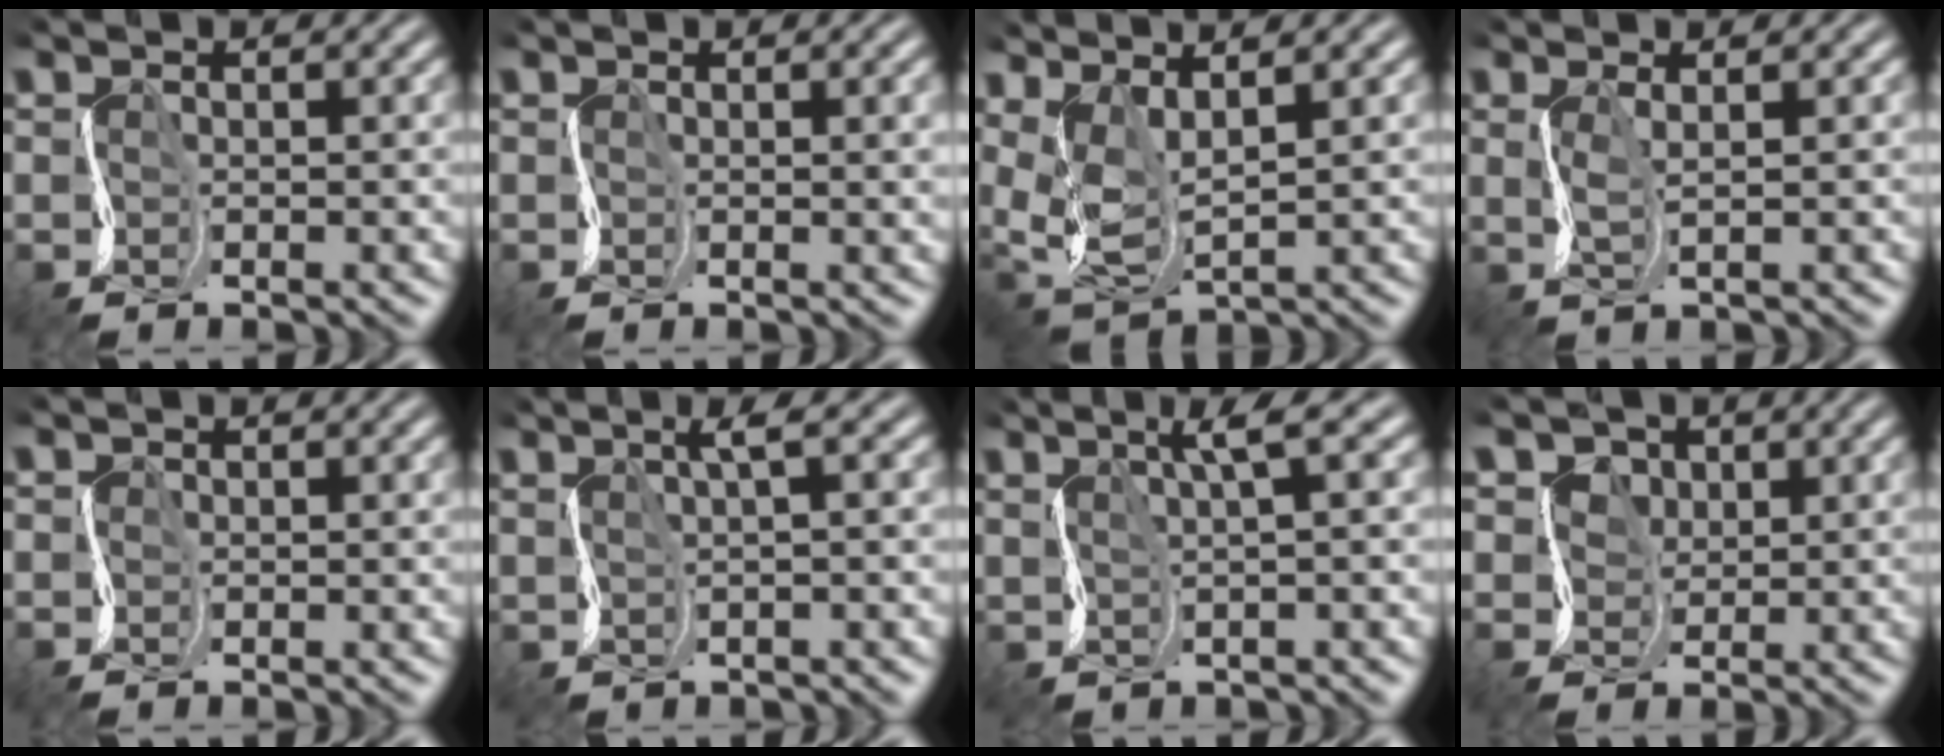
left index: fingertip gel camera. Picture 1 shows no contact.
{"total": 3.0, "force": [0.4, 1.2, 2.7], "torque": [-0.028, 0.001, 0.007]}
{"total": 5.4, "force": [2.6, 2.3, 4.1], "torque": [-0.106, 0.005, 0.064]}
{"total": 1.2, "force": [0.8, 0.3, 0.9], "torque": [-0.022, 0.005, 0.017]}
{"total": 0.6, "force": [0.1, 0.6, 0.0], "torque": [0.006, -0.001, 0.006]}
{"total": 1.7, "force": [1.2, 0.3, 1.2], "torque": [-0.016, 0.014, 0.023]}
{"total": 2.6, "force": [1.7, 0.4, 2.0], "torque": [-0.026, 0.014, 0.033]}
{"total": 5.6, "force": [3.5, 3.8, 2.2], "torque": [-0.039, 0.016, 0.036]}